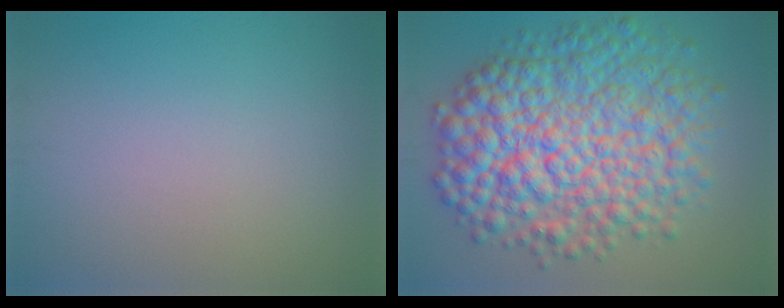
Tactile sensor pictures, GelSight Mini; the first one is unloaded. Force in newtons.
{"total": 11.6, "press": 11.6, "slide": 0.0}